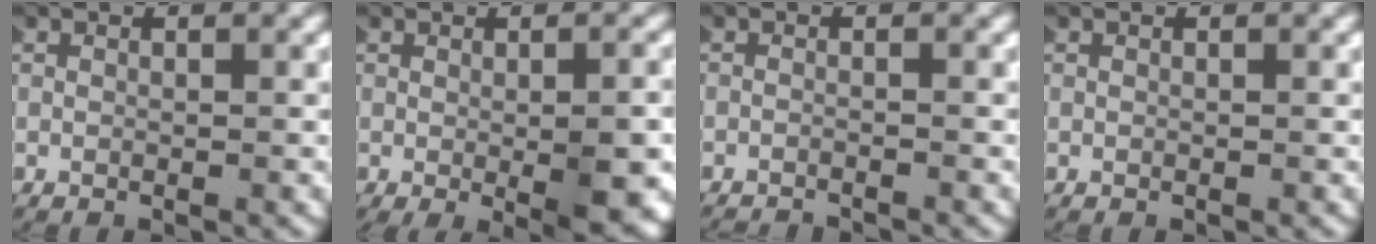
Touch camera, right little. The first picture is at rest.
{"total": 3.3, "force": [-0.9, 0.6, 3.1], "torque": [-0.044, -0.009, -0.007]}
{"total": 2.3, "force": [-2.3, 0.2, -0.1], "torque": [-0.006, -0.012, -0.032]}
{"total": 0.0}